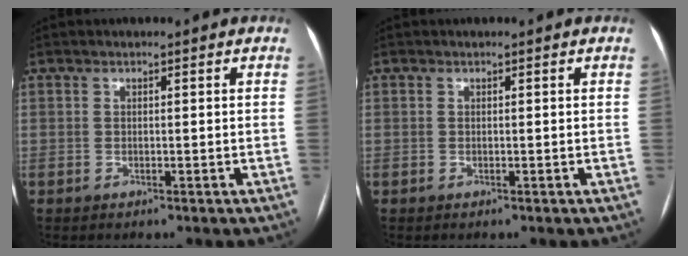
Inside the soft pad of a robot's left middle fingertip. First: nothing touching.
{"total": 0.0}